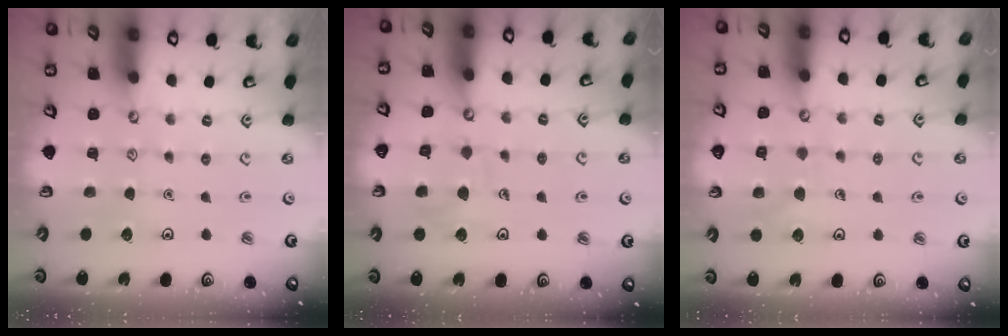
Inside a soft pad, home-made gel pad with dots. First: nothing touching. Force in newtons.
{"total": 8.4, "press": 8.4, "slide": 0.8}
{"total": 7.0, "press": 7.0, "slide": 0.5}